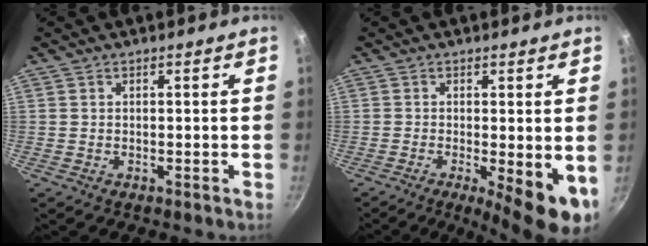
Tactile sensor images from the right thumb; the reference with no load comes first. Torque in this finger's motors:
{"motor_torque": [-0.11, 0.89, -0.05, -0.10, 0.08]}